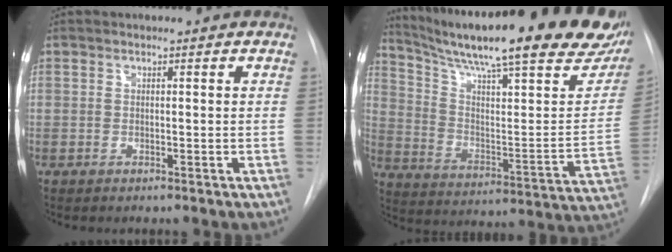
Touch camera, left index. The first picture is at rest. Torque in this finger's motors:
{"motor_torque": [0.88, -1.26, 0.15, 0.12]}